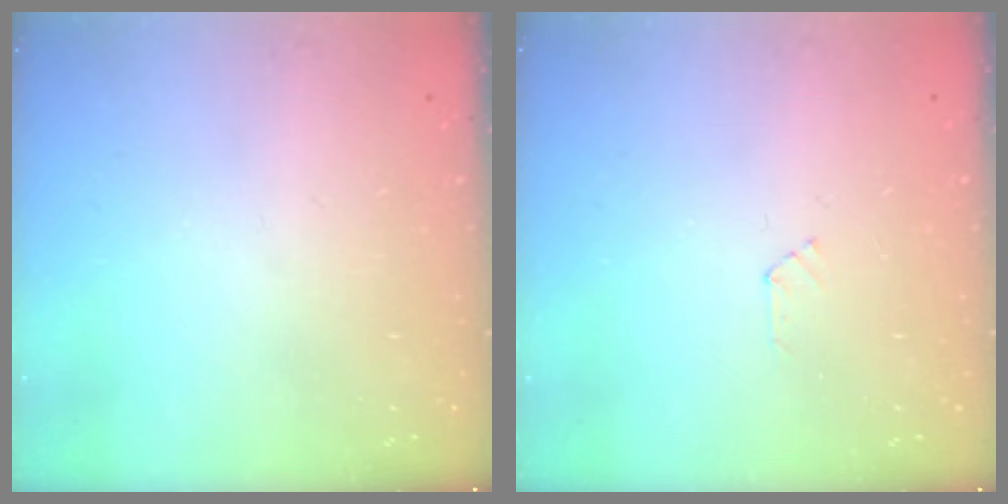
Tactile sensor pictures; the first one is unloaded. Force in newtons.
{"total": 2.3, "press": 2.3, "slide": 0.3}